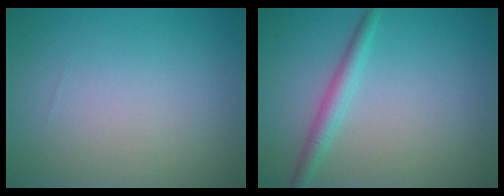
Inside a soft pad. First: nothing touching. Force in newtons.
{"total": 2.2, "press": 2.2, "slide": 0.0}